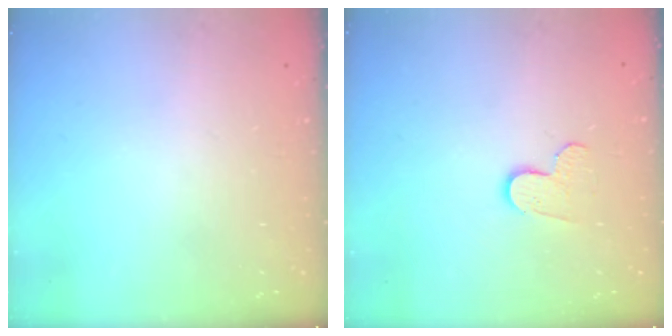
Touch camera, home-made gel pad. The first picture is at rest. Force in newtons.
{"total": 6.3, "press": 6.3, "slide": 0.5}